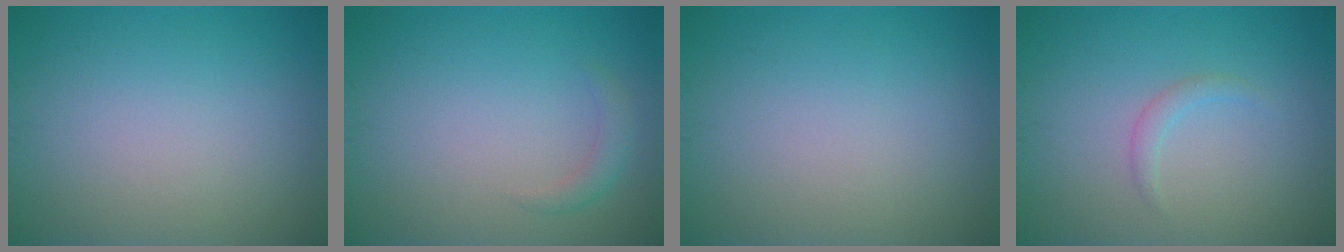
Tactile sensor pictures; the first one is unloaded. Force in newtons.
{"total": 1.3, "press": 1.3, "slide": 0.1}
{"total": 0.0}
{"total": 1.1, "press": 1.1, "slide": 0.0}